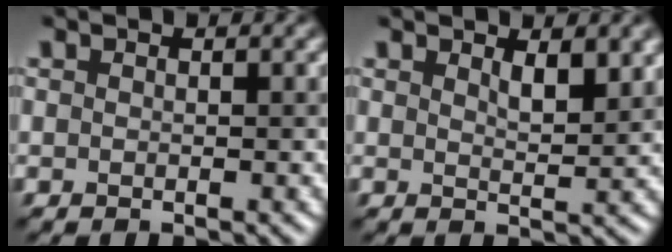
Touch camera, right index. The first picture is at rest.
{"total": 2.6, "force": [1.8, 0.6, 1.7], "torque": [-0.023, -0.002, 0.031]}